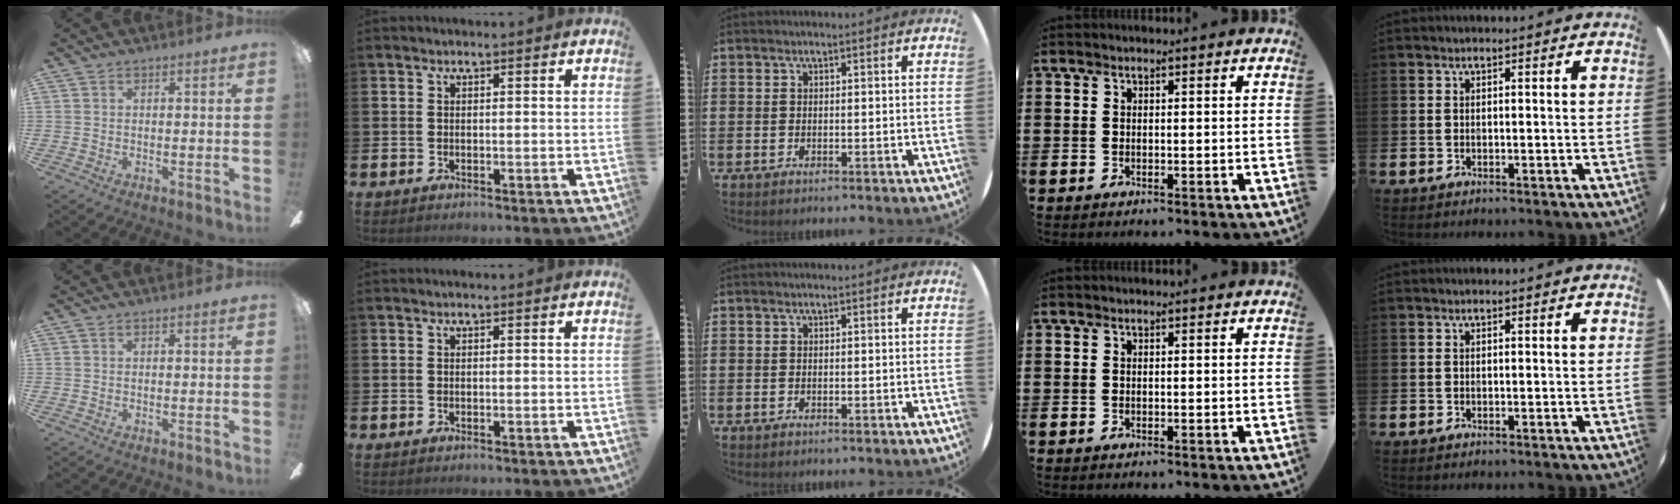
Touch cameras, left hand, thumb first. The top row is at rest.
{}